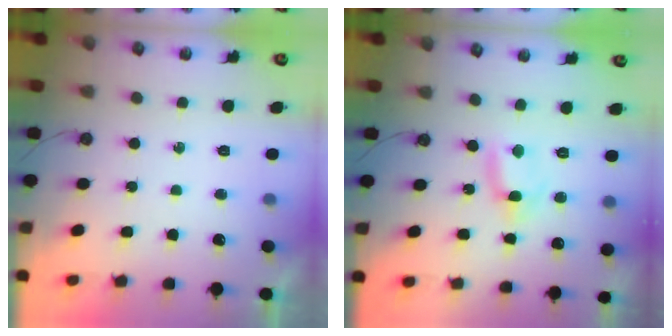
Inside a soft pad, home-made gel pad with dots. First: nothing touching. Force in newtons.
{"total": 2.2, "press": 2.2, "slide": 0.1}